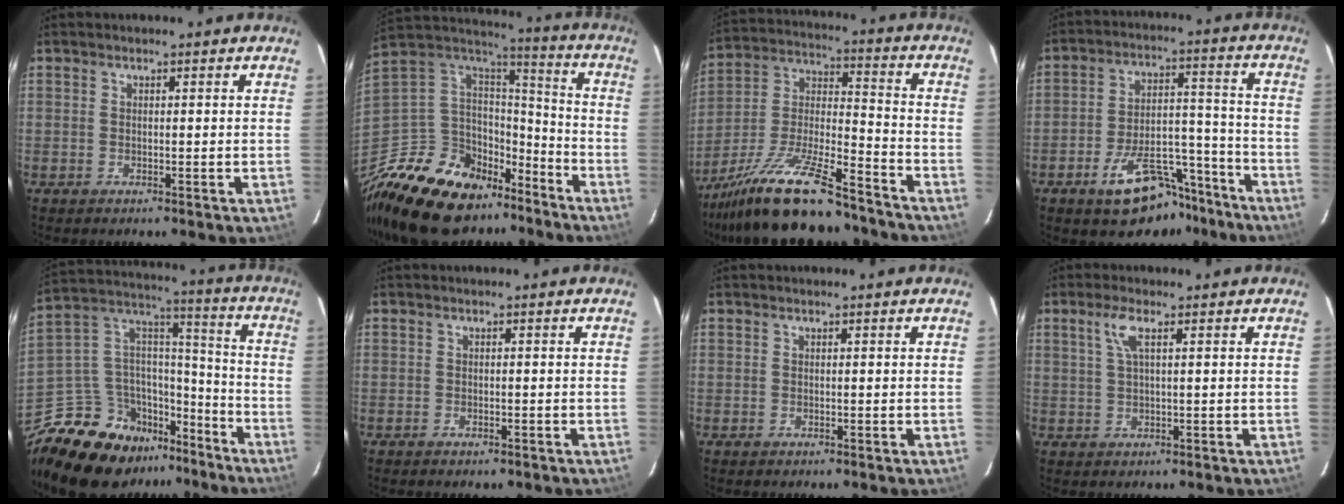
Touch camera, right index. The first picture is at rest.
{"total": 23.5, "force": [-16.9, 13.0, 9.9], "torque": [-0.238, 0.031, -0.273]}
{"total": 21.7, "force": [-16.9, 4.6, 12.9], "torque": [-0.254, -0.020, -0.283]}
{"total": 14.9, "force": [-10.6, 6.7, 8.0], "torque": [-0.138, 0.030, -0.147]}
{"total": 21.4, "force": [-16.3, 11.0, 8.4], "torque": [-0.195, 0.054, -0.251]}
{"total": 1.3, "force": [-0.9, 0.8, 0.4], "torque": [-0.010, 0.000, -0.012]}
{"total": 0.0}
{"total": 3.4, "force": [1.4, 0.4, 3.1], "torque": [-0.065, 0.006, 0.029]}